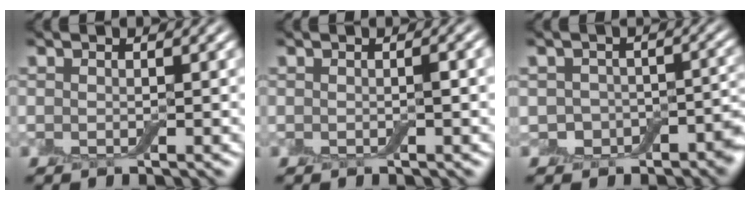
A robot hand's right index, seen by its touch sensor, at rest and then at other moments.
{"total": 0.8, "force": [-0.1, 0.0, 0.8], "torque": [-0.012, 0.001, 0.000]}
{"total": 4.0, "force": [-1.6, 3.2, 1.7], "torque": [-0.014, -0.008, -0.030]}